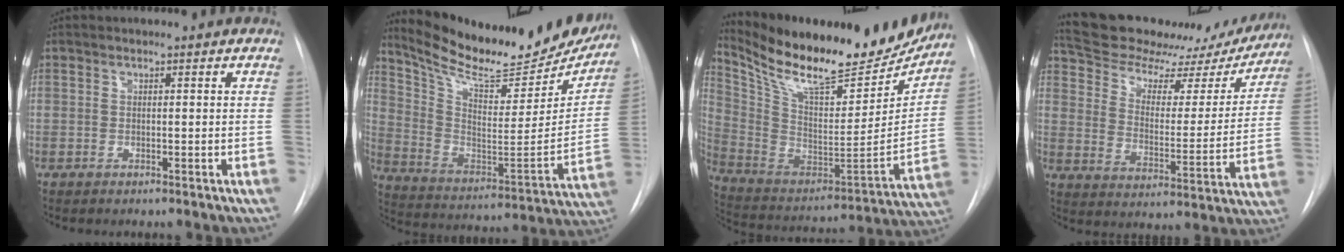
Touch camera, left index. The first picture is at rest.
{"total": 25.8, "force": [22.6, 6.5, 10.5], "torque": [-0.175, -0.053, 0.324]}
{"total": 26.3, "force": [21.8, 6.8, 13.0], "torque": [-0.229, -0.031, 0.334]}
{"total": 23.5, "force": [21.2, 6.8, 7.4], "torque": [-0.114, -0.021, 0.286]}